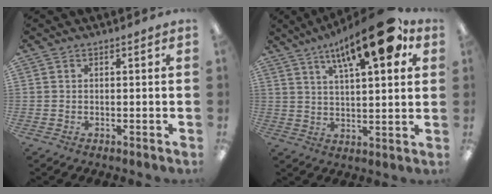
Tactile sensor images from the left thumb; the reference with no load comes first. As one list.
[{"total": 18.3, "force": [10.7, 5.9, 13.7], "torque": [-0.206, -0.047, 0.165]}]